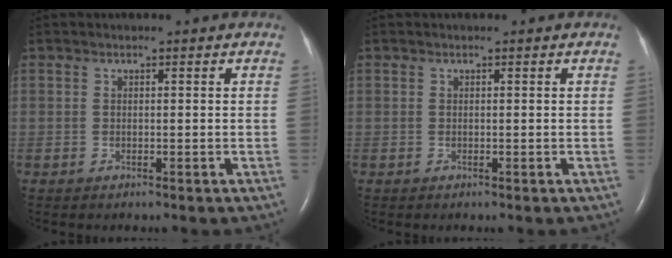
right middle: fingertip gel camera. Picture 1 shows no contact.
{"total": 0.0}